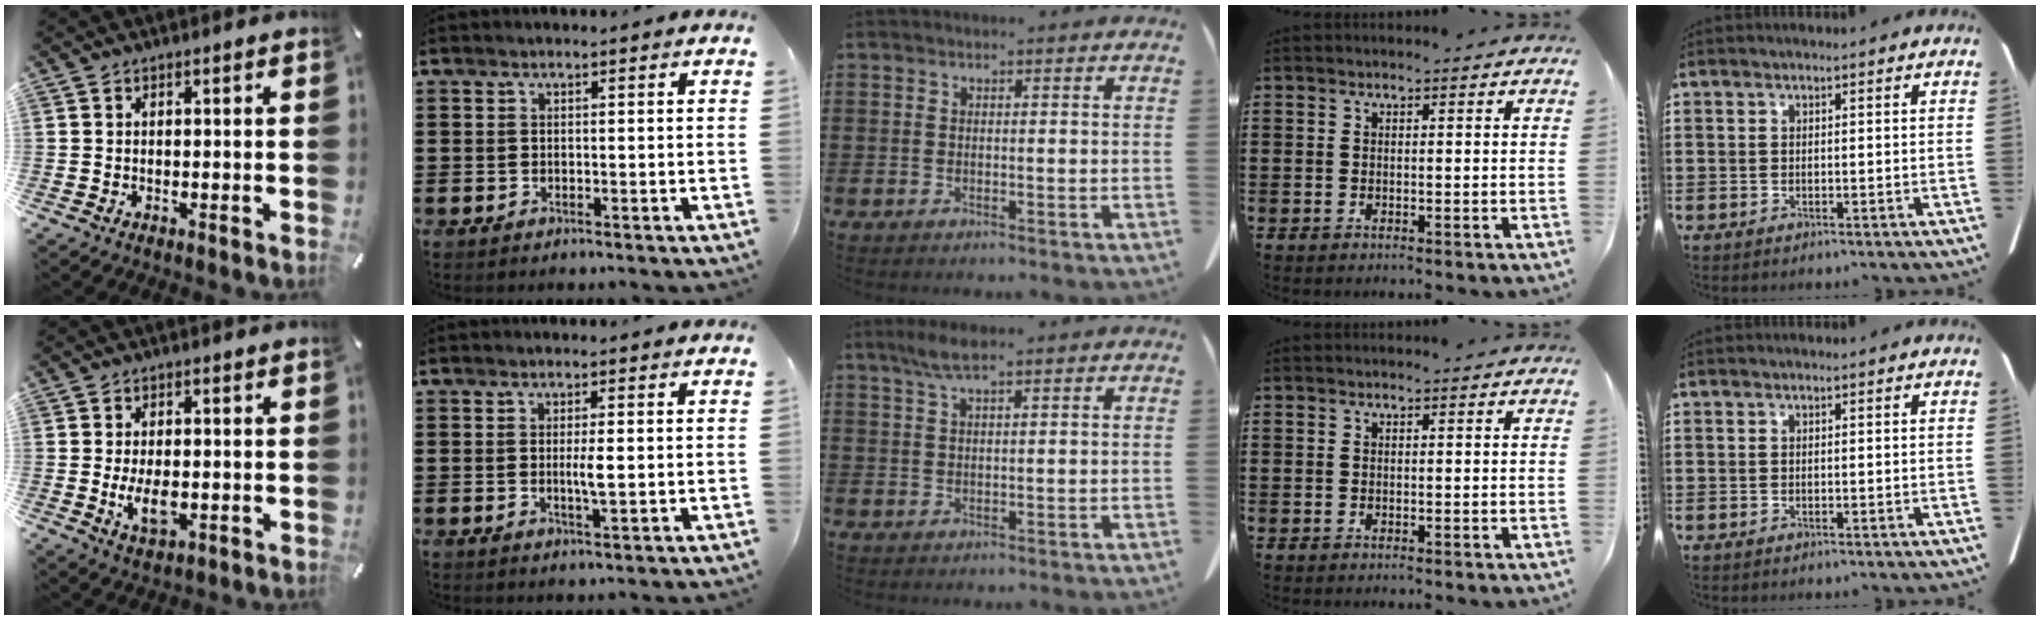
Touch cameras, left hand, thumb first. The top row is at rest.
{"thumb": {"total": 5.7, "force": [-0.8, 3.1, 4.8], "torque": [-0.109, -0.005, -0.016]}, "index": {"total": 2.8, "force": [0.0, 0.2, 2.8], "torque": [-0.051, -0.005, -0.001]}, "middle": {"total": 3.3, "force": [2.1, 0.5, 2.6], "torque": [-0.055, 0.001, 0.038]}}